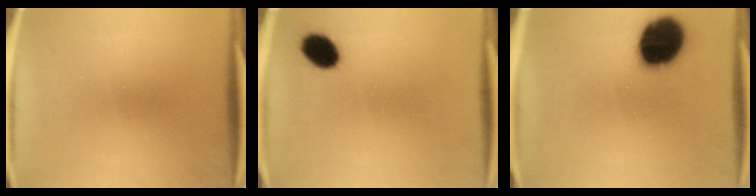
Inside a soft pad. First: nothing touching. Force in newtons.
{"total": 7.1}
{"total": 19.6}